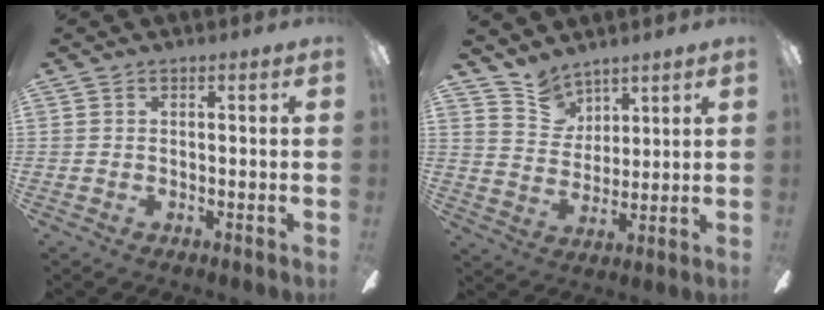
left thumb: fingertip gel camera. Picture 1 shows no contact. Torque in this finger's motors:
{"motor_torque": [0.05, -0.07, -0.33, -0.40, 0.01]}